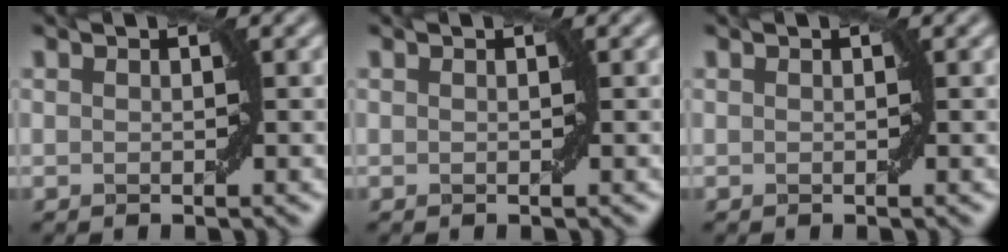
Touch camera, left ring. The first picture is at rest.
{"total": 0.0}
{"total": 0.0}